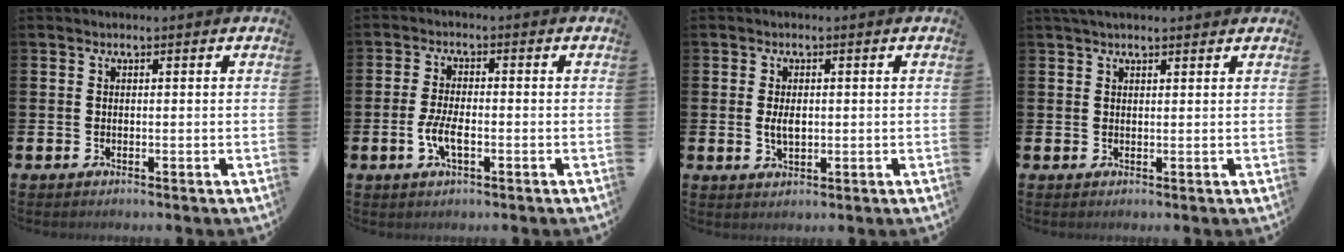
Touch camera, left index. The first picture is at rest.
{"total": 4.0, "force": [-1.1, 1.5, 3.5], "torque": [-0.061, 0.000, -0.022]}
{"total": 2.7, "force": [0.1, 1.5, 2.3], "torque": [-0.032, 0.001, -0.002]}
{"total": 1.9, "force": [1.7, 0.5, 0.8], "torque": [-0.014, 0.003, 0.030]}